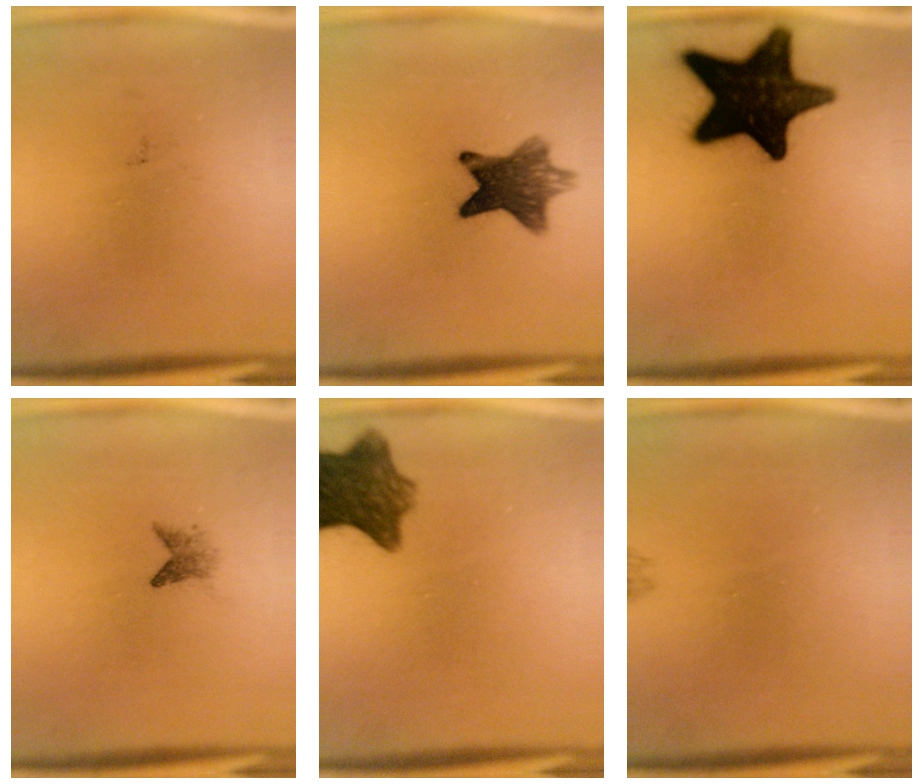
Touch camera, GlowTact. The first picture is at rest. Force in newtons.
{"total": 8.9}
{"total": 18.4}
{"total": 1.6}
{"total": 9.0}
{"total": 0.7}